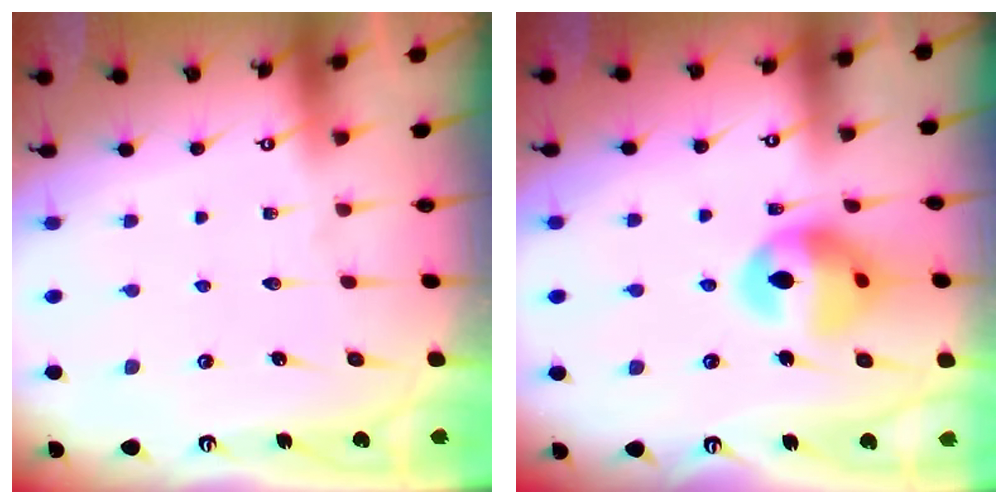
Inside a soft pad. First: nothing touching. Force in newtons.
{"total": 14.3, "press": 13.5, "slide": 4.8}